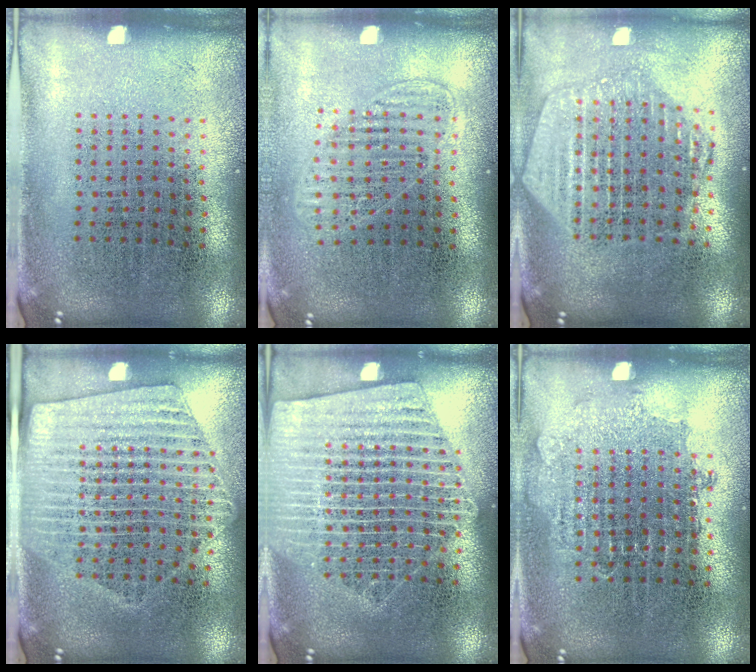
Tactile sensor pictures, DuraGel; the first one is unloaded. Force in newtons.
{"total": 1.2, "press": 1.1, "slide": 0.5}
{"total": 2.3, "press": 2.0, "slide": 1.0}
{"total": 1.8, "press": 1.6, "slide": 0.7}
{"total": 2.3, "press": 2.2, "slide": 0.2}
{"total": 0.5, "press": 0.5, "slide": 0.1}